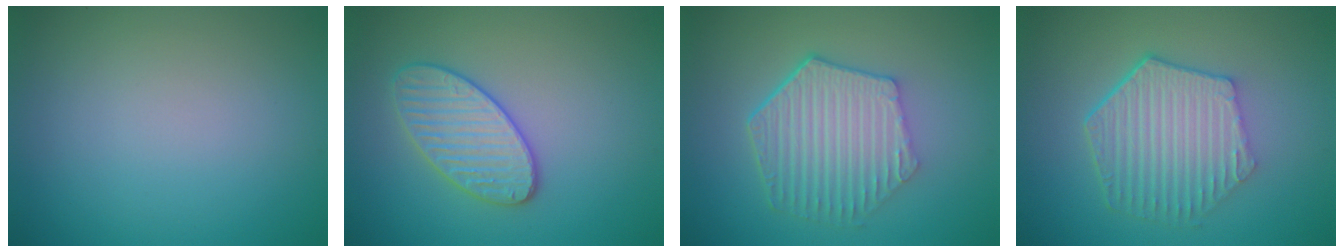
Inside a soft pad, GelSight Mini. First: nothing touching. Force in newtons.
{"total": 3.5, "press": 3.5, "slide": 0.3}
{"total": 6.2, "press": 4.6, "slide": 4.1}
{"total": 6.2, "press": 4.6, "slide": 4.2}